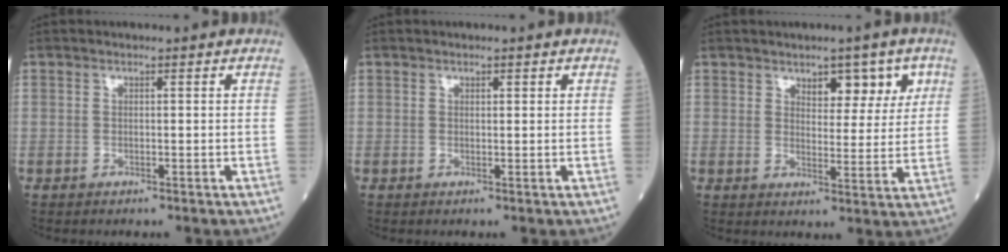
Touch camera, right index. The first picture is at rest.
{"total": 0.5, "force": [0.4, 0.3, 0.3], "torque": [-0.003, -0.001, 0.005]}
{"total": 6.4, "force": [3.4, 2.9, 4.6], "torque": [-0.052, 0.006, 0.048]}